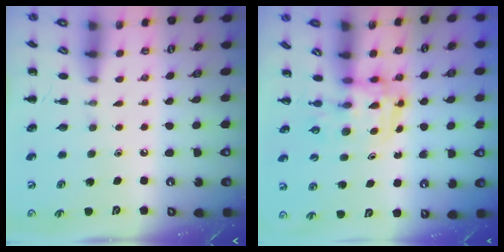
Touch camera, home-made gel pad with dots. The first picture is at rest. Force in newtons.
{"total": 3.5, "press": 3.4, "slide": 0.6}